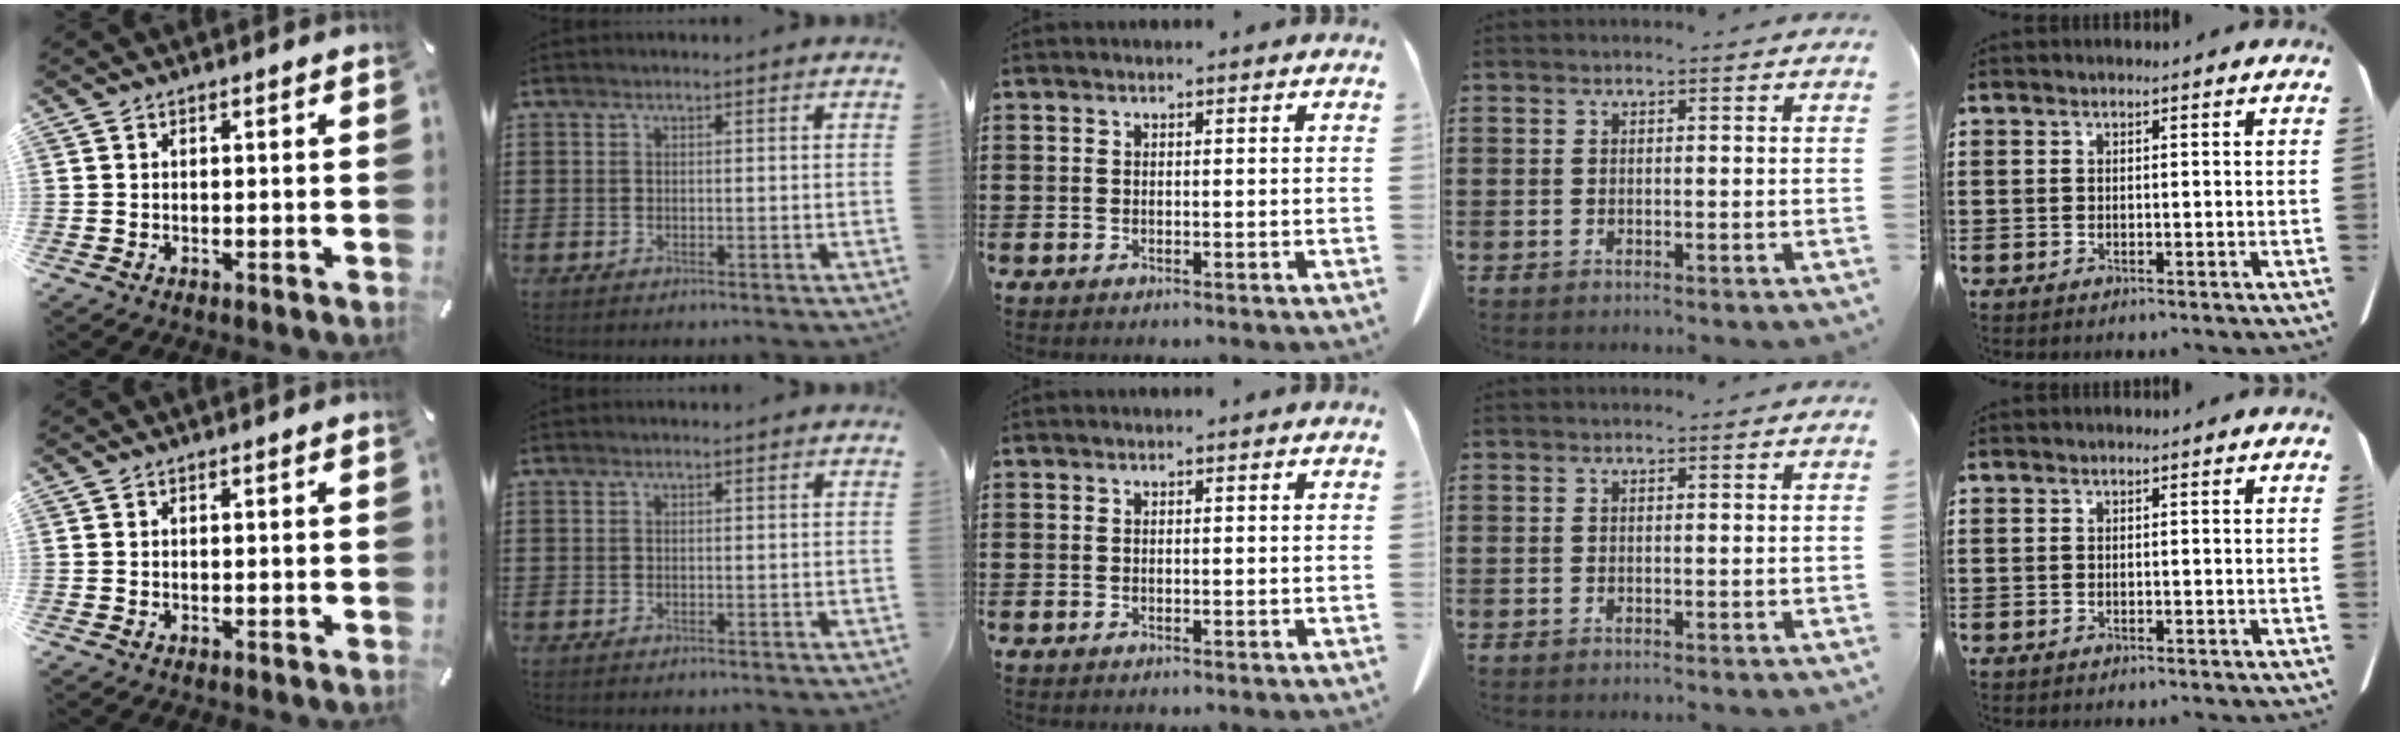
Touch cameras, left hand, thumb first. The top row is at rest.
{}